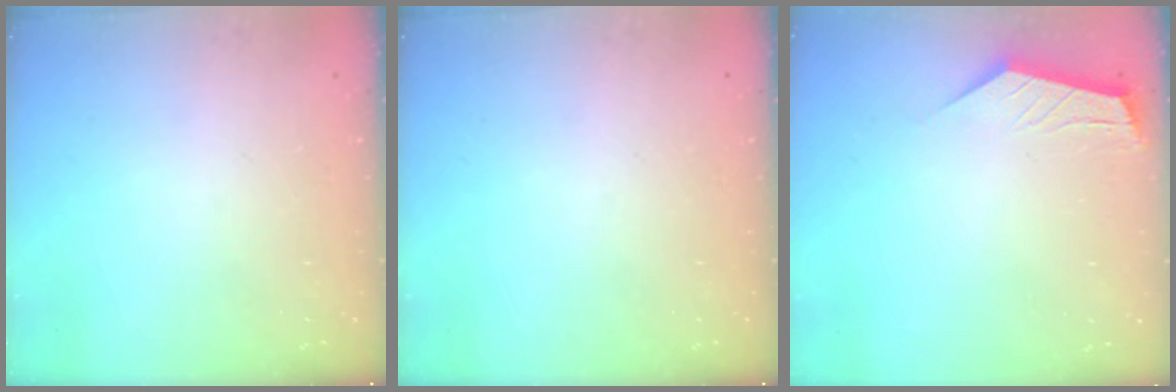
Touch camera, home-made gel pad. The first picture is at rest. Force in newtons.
{"total": 0.0}
{"total": 2.2, "press": 2.1, "slide": 0.4}